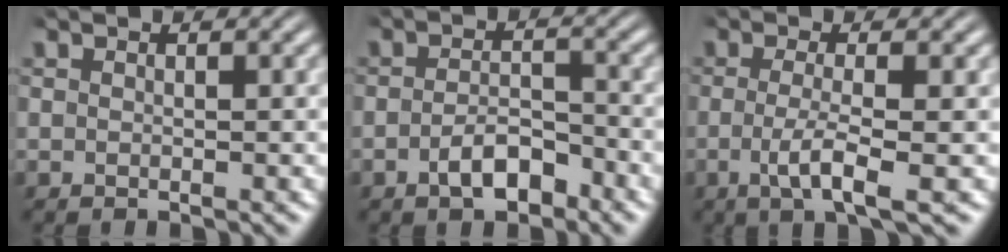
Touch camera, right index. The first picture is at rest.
{"total": 3.4, "force": [-2.5, 1.2, 1.9], "torque": [-0.025, -0.006, -0.041]}
{"total": 3.6, "force": [-1.1, 0.2, 3.4], "torque": [-0.073, -0.020, -0.010]}